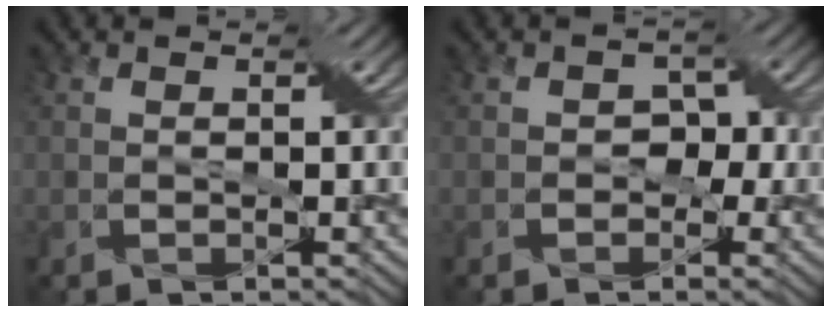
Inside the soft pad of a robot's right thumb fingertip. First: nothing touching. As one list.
[{"total": 2.1, "force": [-0.6, 2.0, 0.6], "torque": [0.005, 0.007, -0.015]}]